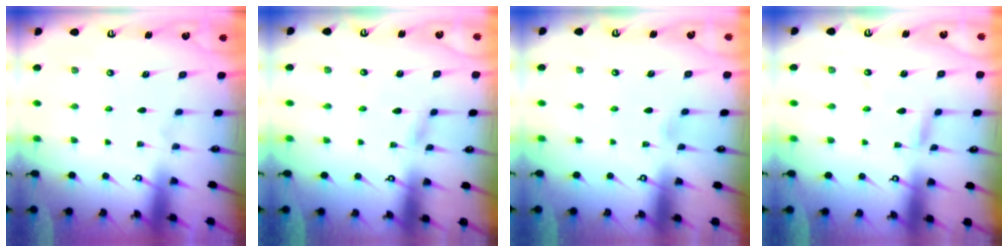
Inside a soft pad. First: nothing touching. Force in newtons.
{"total": 2.3, "press": 2.3, "slide": 0.2}
{"total": 2.0, "press": 2.0, "slide": 0.3}
{"total": 2.4, "press": 2.4, "slide": 0.2}